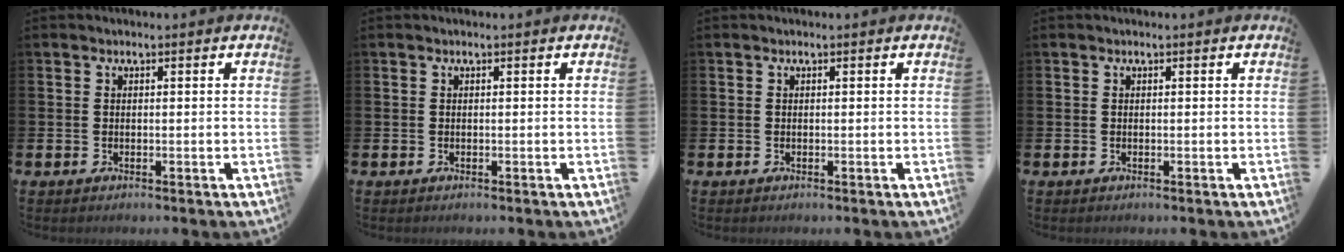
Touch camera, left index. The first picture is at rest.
{"total": 0.0}
{"total": 0.0}
{"total": 0.0}